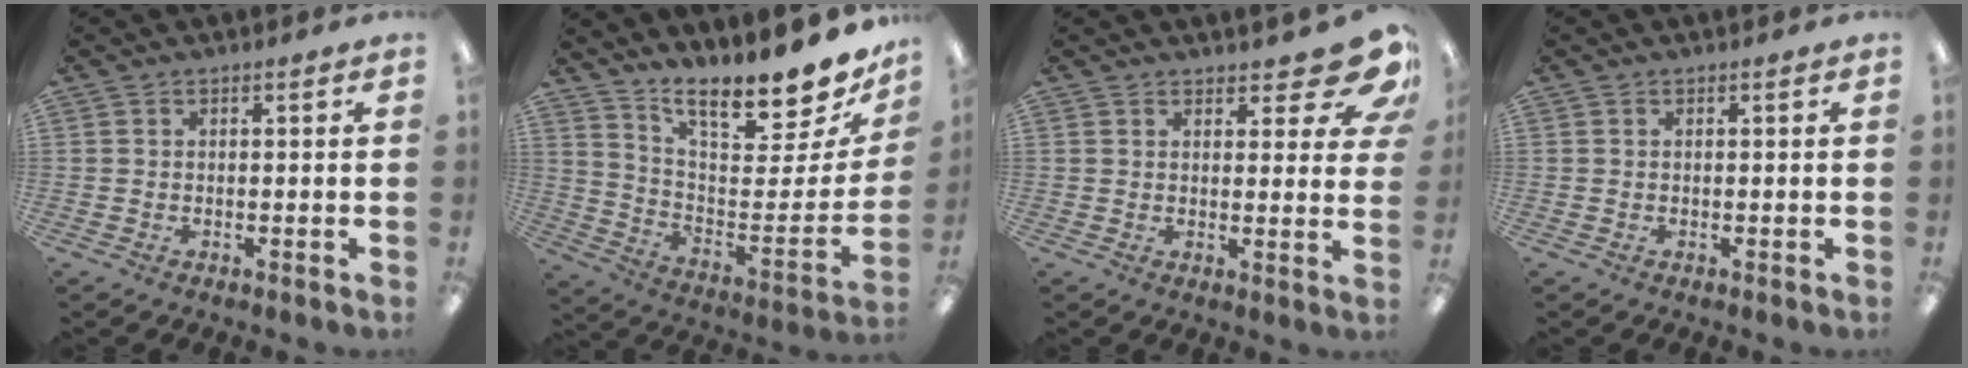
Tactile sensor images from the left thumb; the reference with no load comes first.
{"total": 15.4, "force": [13.0, 3.3, 7.7], "torque": [-0.099, -0.118, 0.211]}
{"total": 9.1, "force": [6.7, 3.1, 5.3], "torque": [-0.058, -0.045, 0.116]}
{"total": 0.0}